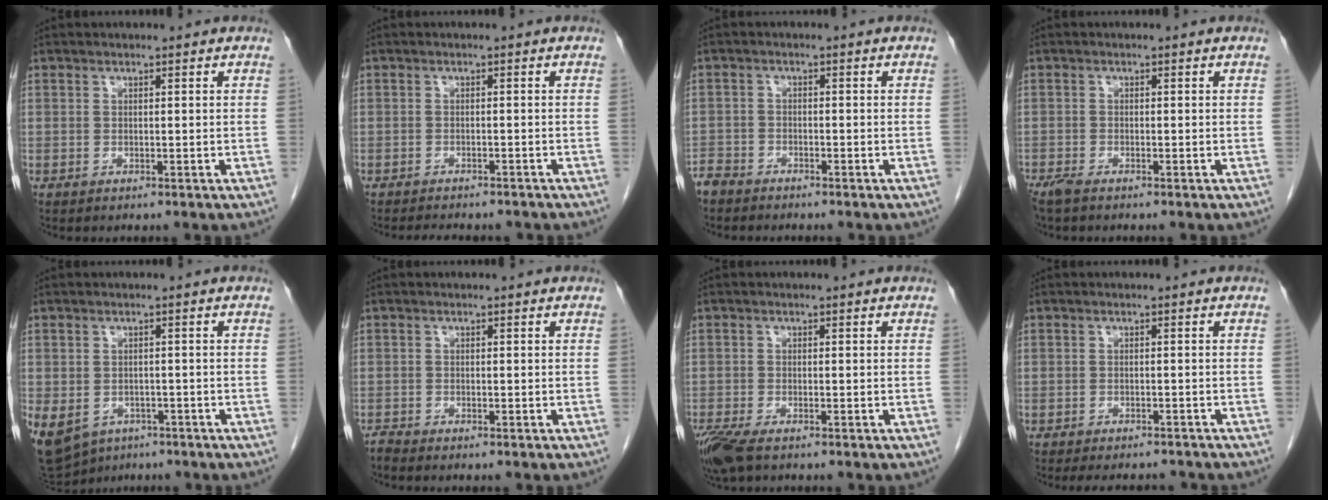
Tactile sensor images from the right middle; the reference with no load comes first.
{"total": 7.4, "force": [-6.6, 1.9, 2.6], "torque": [-0.034, 0.000, -0.082]}
{"total": 3.4, "force": [-3.2, 1.1, 0.1], "torque": [-0.002, -0.004, -0.063]}
{"total": 2.0, "force": [-1.7, 0.2, 1.1], "torque": [-0.027, -0.007, -0.034]}
{"total": 17.5, "force": [-8.6, 13.4, 7.1], "torque": [-0.235, -0.013, -0.114]}
{"total": 0.9, "force": [-0.8, -0.2, -0.1], "torque": [-0.002, -0.005, -0.017]}
{"total": 5.1, "force": [-3.6, 1.4, 3.4], "torque": [-0.073, -0.016, -0.068]}
{"total": 6.5, "force": [-6.1, 1.5, 1.8], "torque": [-0.017, -0.005, -0.077]}